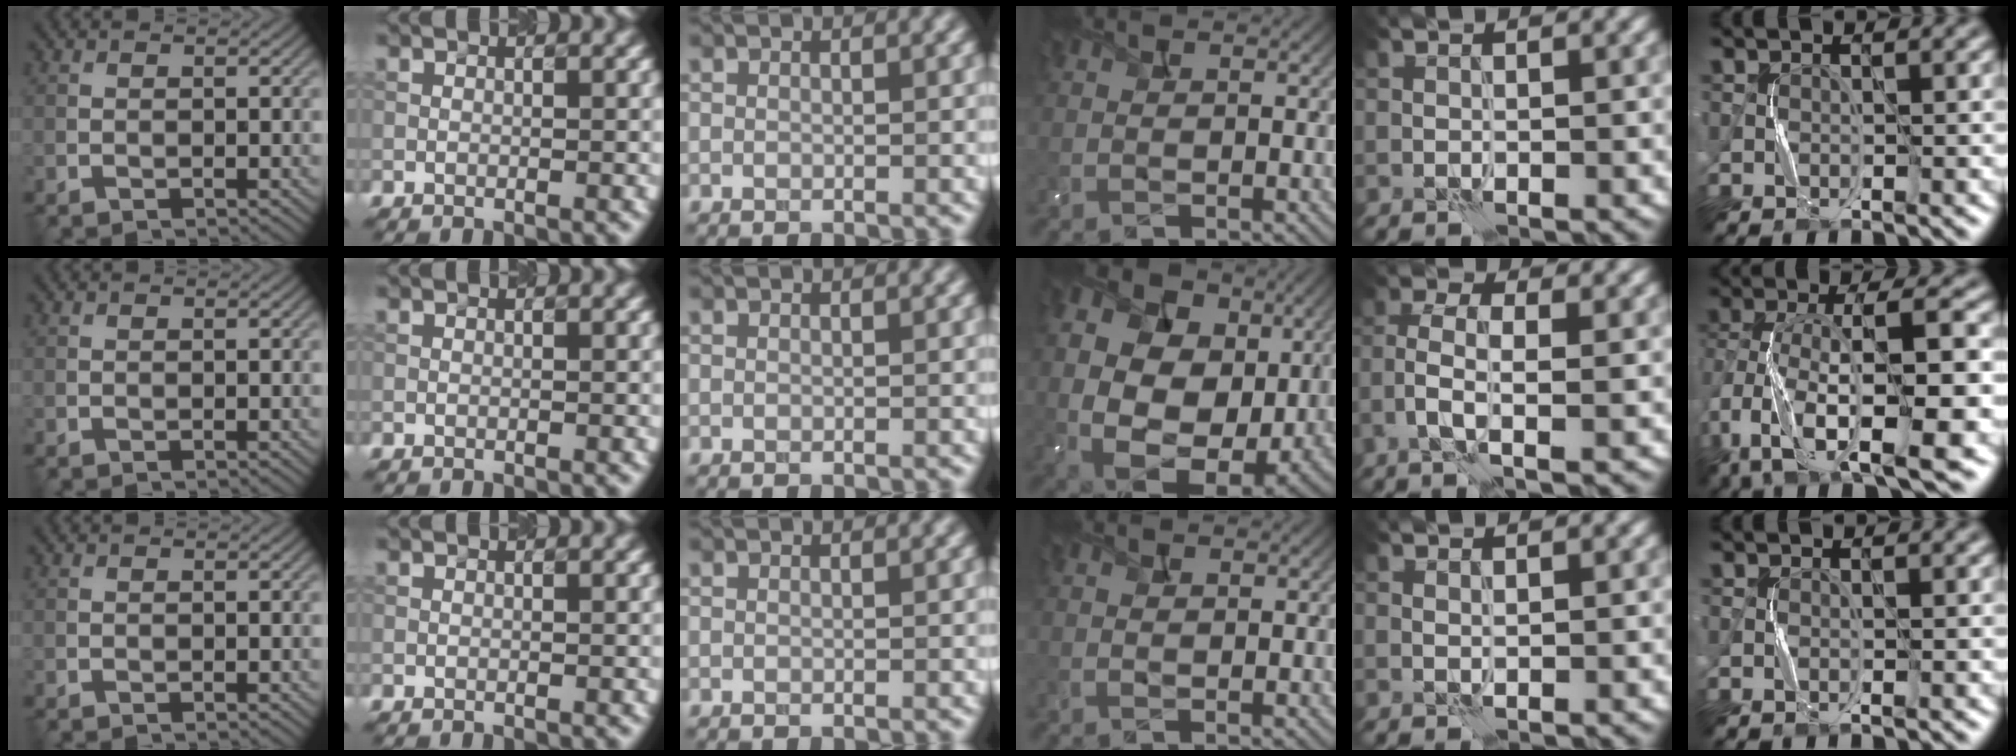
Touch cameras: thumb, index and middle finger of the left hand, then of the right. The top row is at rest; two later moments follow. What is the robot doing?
{"motion": "squeeze", "object": "bubble wrap"}